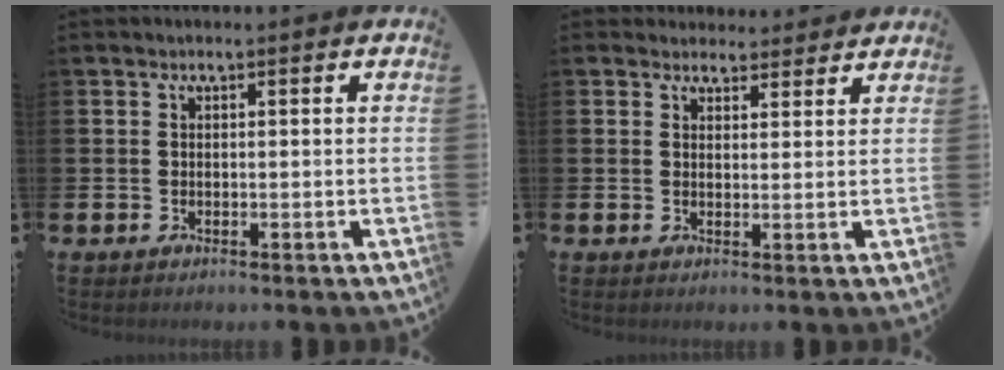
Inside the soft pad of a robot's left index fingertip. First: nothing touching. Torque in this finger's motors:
{"motor_torque": [0.92, -1.22, 0.03, -0.03]}